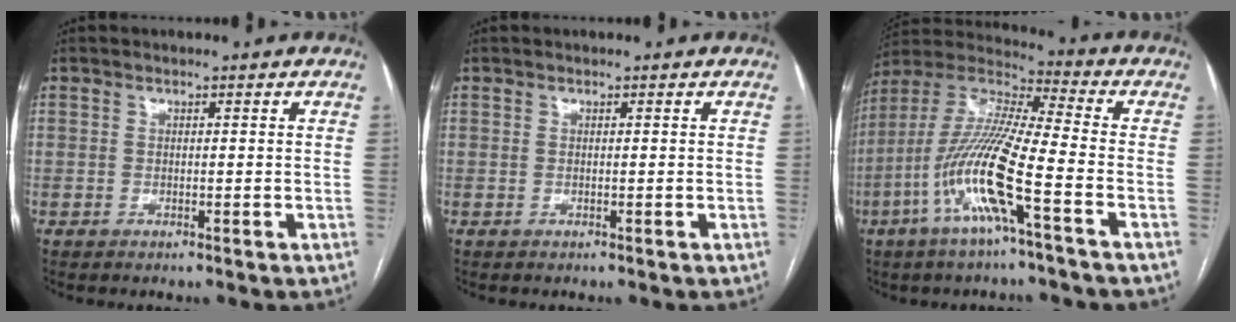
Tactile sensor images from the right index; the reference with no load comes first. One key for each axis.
{"total": 0.0}
{"total": 14.9, "fx": -5.8, "fy": 0.6, "fz": 13.8, "tx": -0.290, "ty": -0.004, "tz": -0.120}